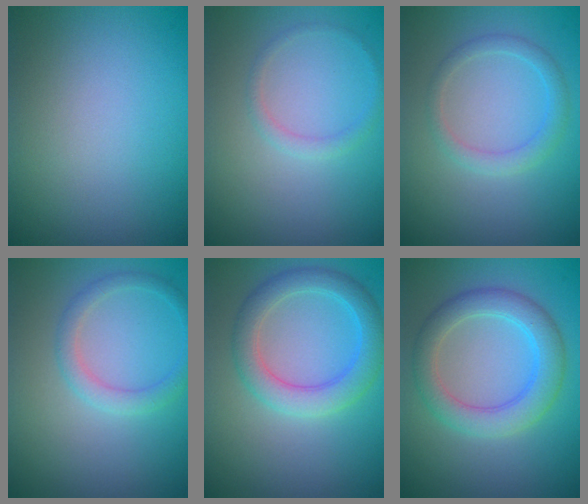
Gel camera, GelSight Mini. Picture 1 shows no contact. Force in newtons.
{"total": 1.0, "press": 1.0, "slide": 0.1}
{"total": 2.0, "press": 2.0, "slide": 0.3}
{"total": 2.0, "press": 2.0, "slide": 0.1}
{"total": 4.0, "press": 4.0, "slide": 0.2}
{"total": 4.3, "press": 4.3, "slide": 0.2}